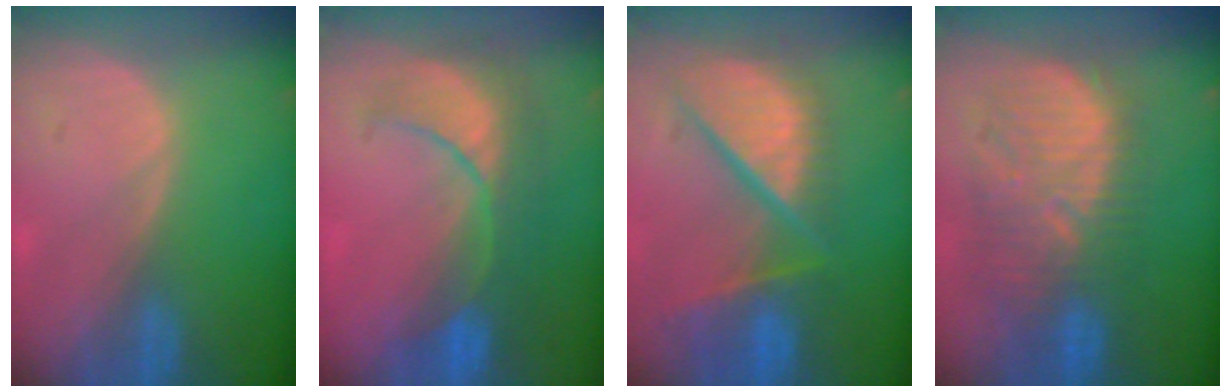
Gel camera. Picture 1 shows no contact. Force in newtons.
{"total": 8.4, "press": 8.3, "slide": 1.3}
{"total": 12.1, "press": 9.9, "slide": 7.0}
{"total": 11.1, "press": 10.7, "slide": 2.9}